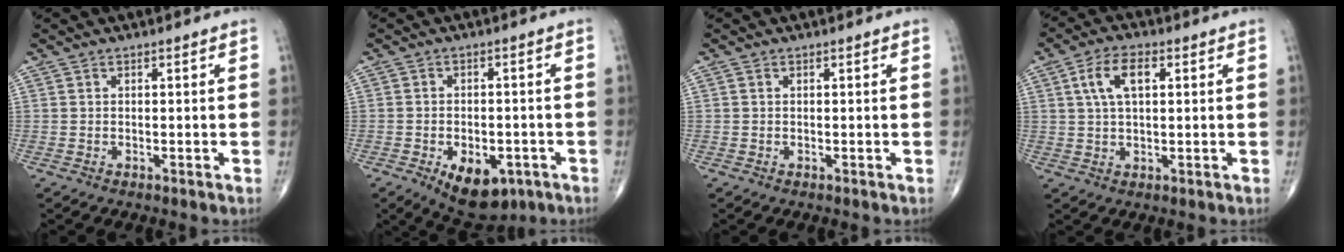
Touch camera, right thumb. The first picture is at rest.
{"total": 10.4, "force": [-4.9, 5.9, 7.1], "torque": [-0.086, 0.010, -0.061]}
{"total": 0.0}
{"total": 7.1, "force": [2.1, 3.4, 5.8], "torque": [-0.111, 0.008, 0.038]}